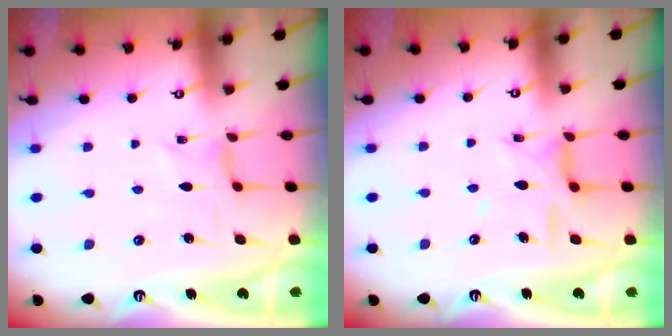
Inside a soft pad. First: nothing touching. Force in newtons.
{"total": 7.9, "press": 7.9, "slide": 0.5}